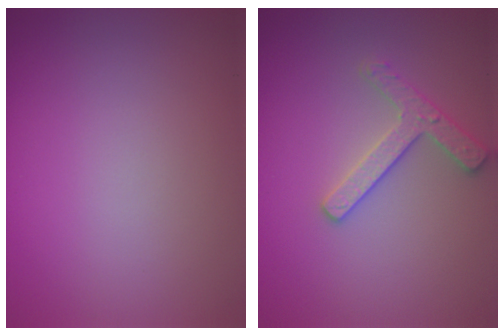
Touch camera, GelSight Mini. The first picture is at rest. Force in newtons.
{"total": 2.5, "press": 2.4, "slide": 0.3}